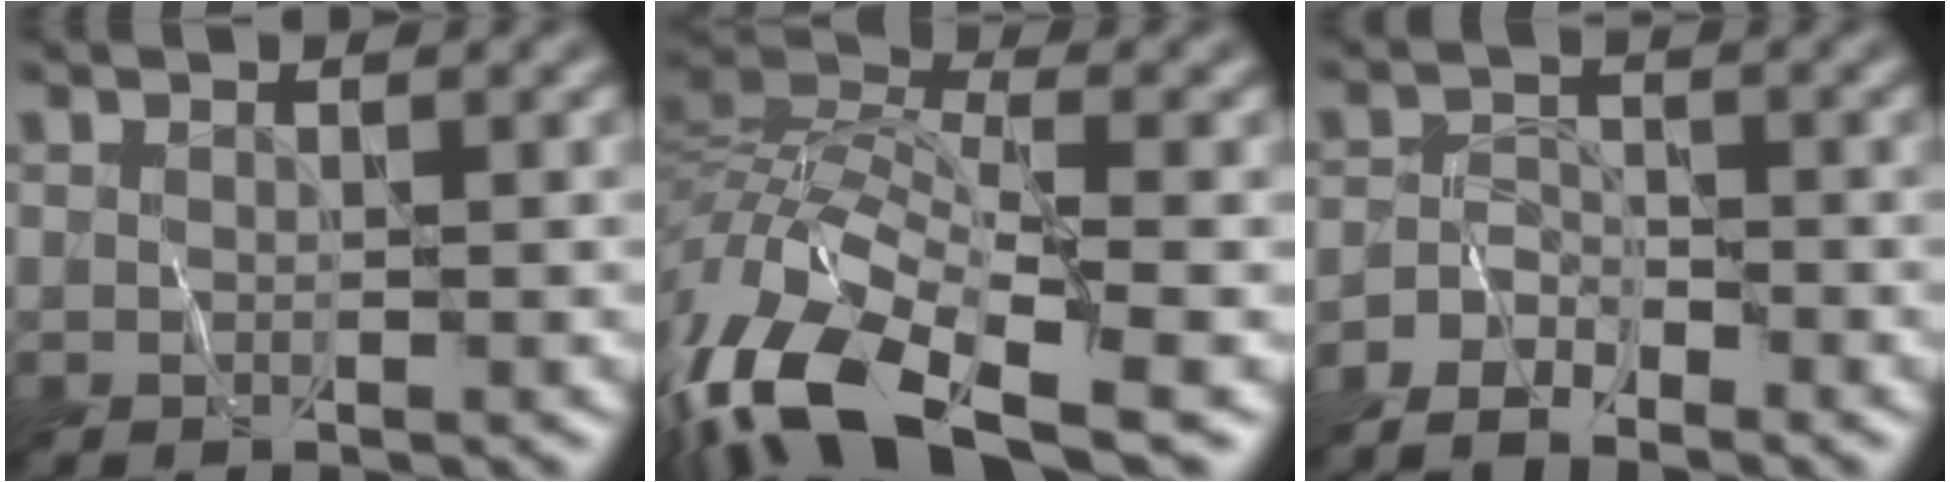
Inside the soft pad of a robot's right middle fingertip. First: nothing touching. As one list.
[{"total": 13.2, "force": [-6.5, 6.1, 9.8], "torque": [-0.206, 0.000, -0.132]}, {"total": 2.7, "force": [-2.5, 1.0, 0.8], "torque": [-0.014, 0.001, -0.054]}]